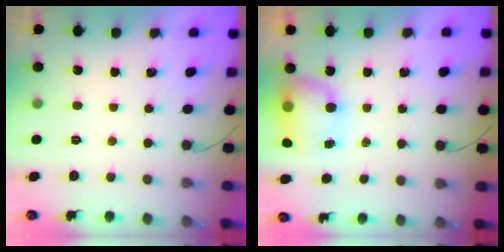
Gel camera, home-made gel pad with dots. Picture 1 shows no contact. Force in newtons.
{"total": 7.5, "press": 7.4, "slide": 1.1}